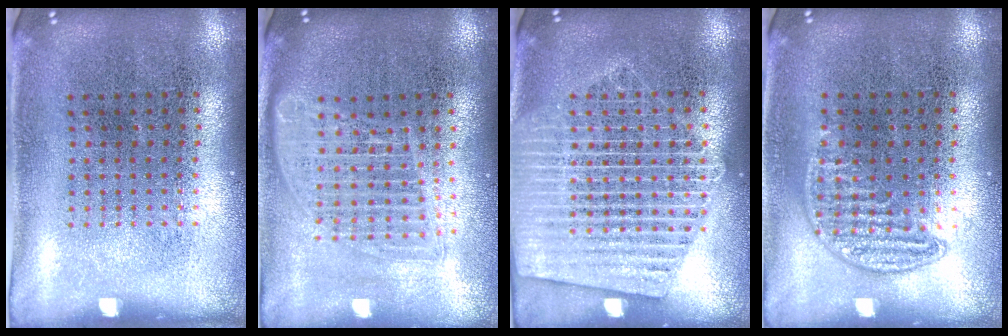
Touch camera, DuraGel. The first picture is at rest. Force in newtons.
{"total": 1.6, "press": 1.4, "slide": 0.8}
{"total": 2.0, "press": 2.0, "slide": 0.2}
{"total": 1.0, "press": 0.8, "slide": 0.4}